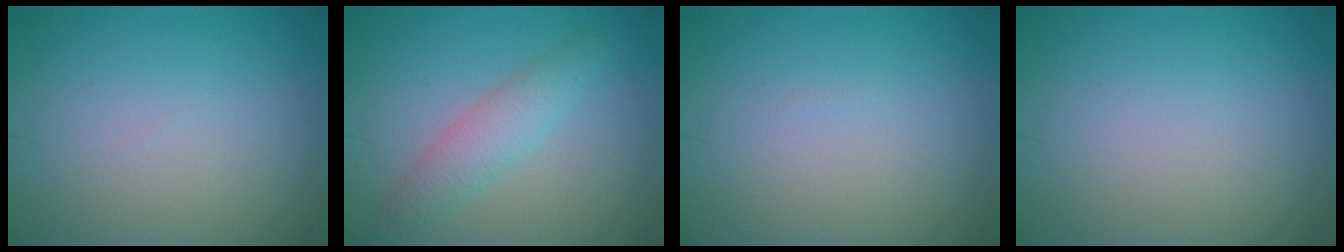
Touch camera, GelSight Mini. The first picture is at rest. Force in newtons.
{"total": 2.9, "press": 2.9, "slide": 0.1}
{"total": 0.0}
{"total": 0.0}